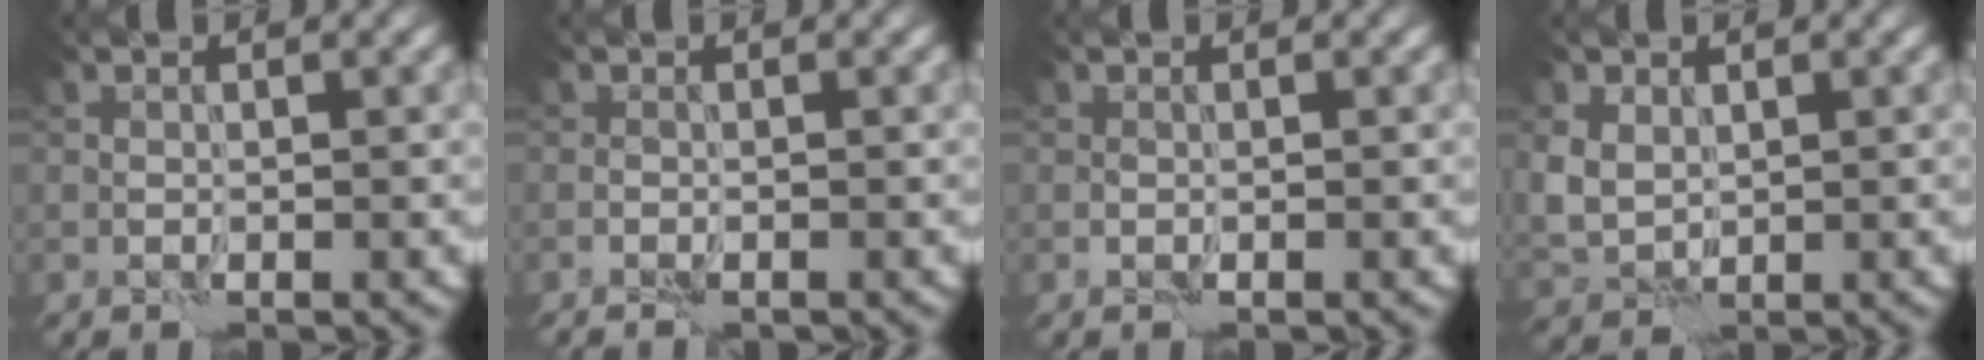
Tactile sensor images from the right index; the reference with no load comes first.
{"total": 1.0, "force": [-0.8, 0.2, 0.6], "torque": [-0.021, 0.001, -0.013]}
{"total": 0.0}
{"total": 3.1, "force": [0.9, 2.5, 1.6], "torque": [-0.043, -0.004, 0.021]}